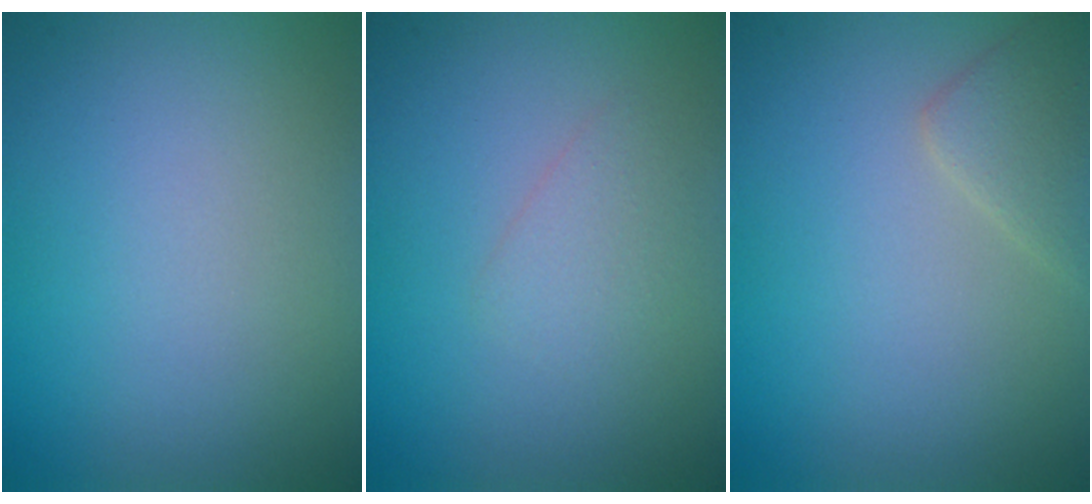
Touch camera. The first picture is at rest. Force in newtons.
{"total": 1.5, "press": 1.5, "slide": 0.0}
{"total": 2.2, "press": 2.2, "slide": 0.2}